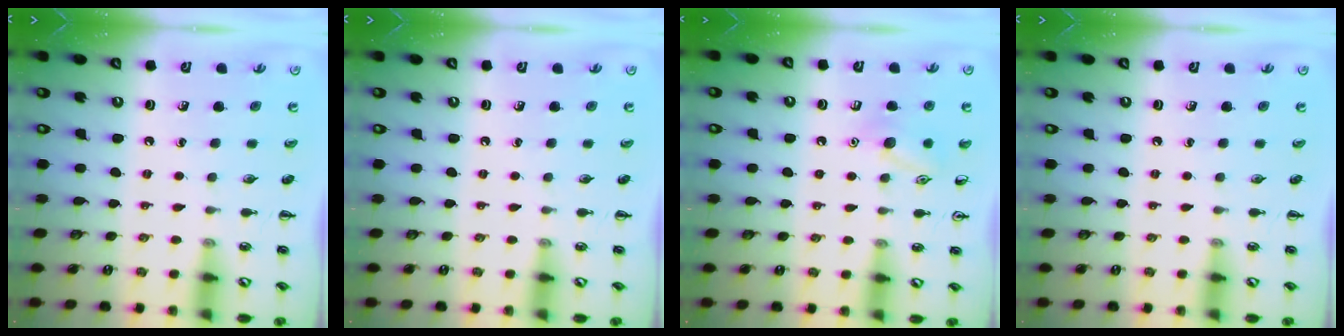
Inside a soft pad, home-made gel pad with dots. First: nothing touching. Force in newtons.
{"total": 0.0}
{"total": 9.0, "press": 8.9, "slide": 1.2}
{"total": 0.0}